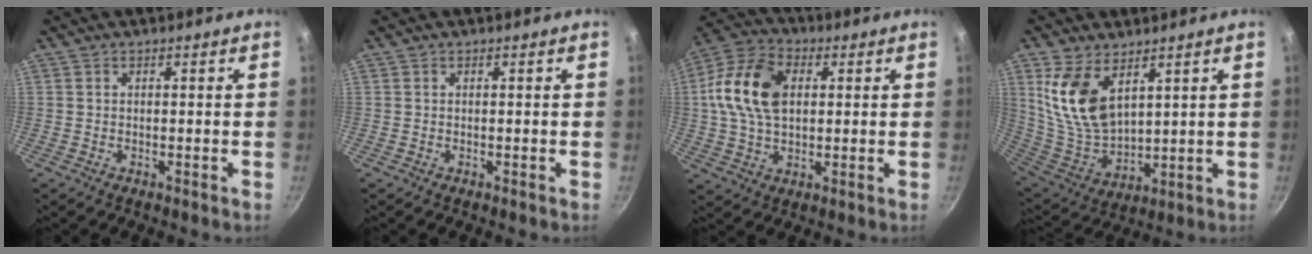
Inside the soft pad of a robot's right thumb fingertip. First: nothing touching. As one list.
[{"total": 0.0}, {"total": 14.5, "force": [2.3, 9.4, 10.8], "torque": [-0.186, 0.015, 0.029]}, {"total": 13.6, "force": [6.1, 7.6, 9.5], "torque": [-0.175, -0.048, 0.136]}]